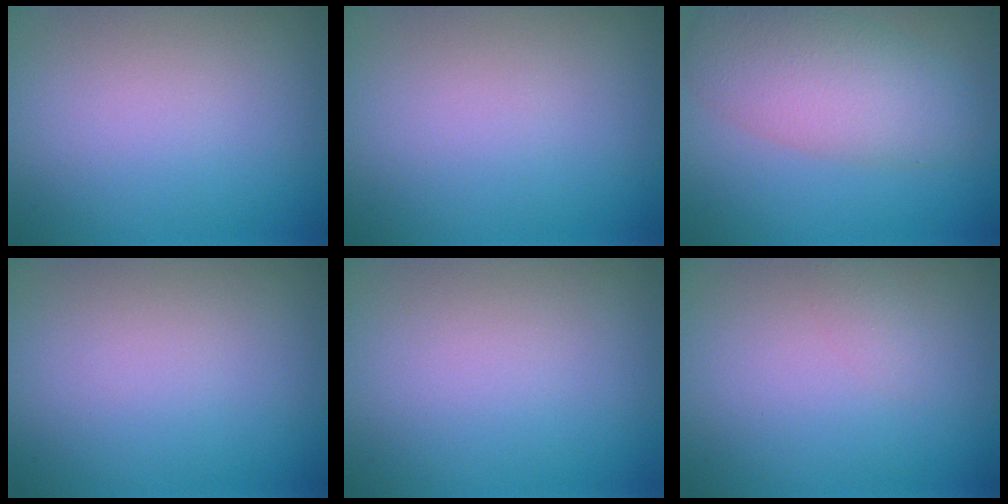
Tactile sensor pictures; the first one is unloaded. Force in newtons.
{"total": 0.0}
{"total": 5.8, "press": 5.8, "slide": 0.2}
{"total": 0.0}
{"total": 0.0}
{"total": 0.7, "press": 0.7, "slide": 0.0}